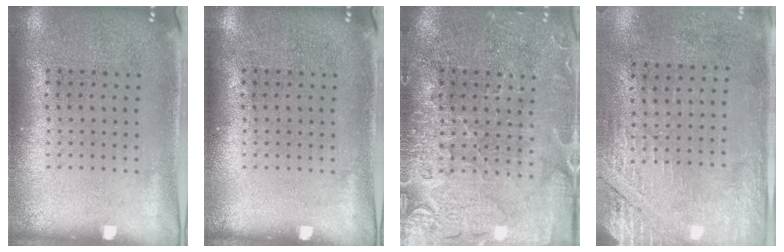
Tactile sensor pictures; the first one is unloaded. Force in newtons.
{"total": 0.0}
{"total": 3.7, "press": 3.5, "slide": 1.1}
{"total": 2.7, "press": 2.4, "slide": 1.2}